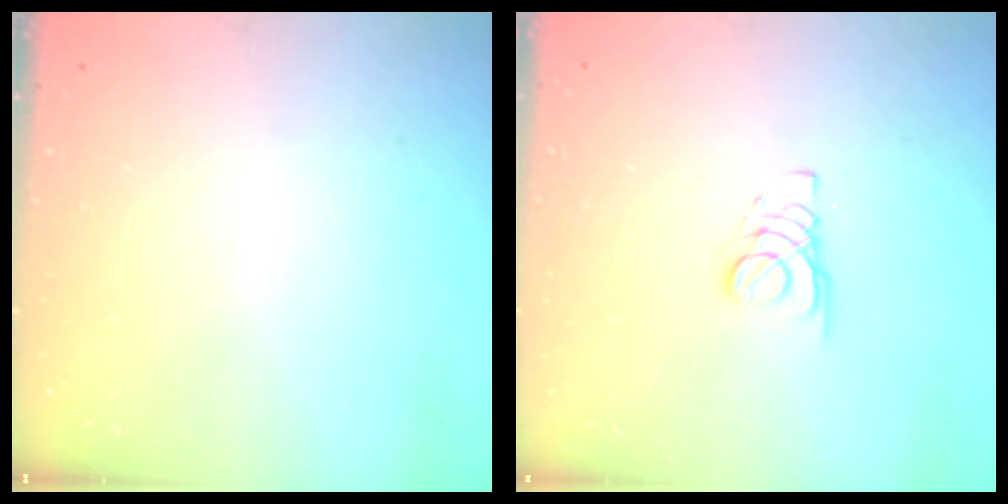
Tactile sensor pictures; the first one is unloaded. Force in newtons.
{"total": 1.8, "press": 1.7, "slide": 0.1}